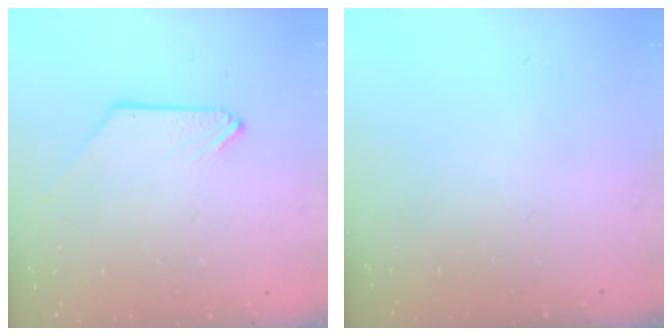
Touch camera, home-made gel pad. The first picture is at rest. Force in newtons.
{"total": 0.0}